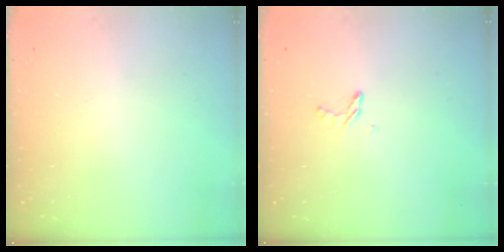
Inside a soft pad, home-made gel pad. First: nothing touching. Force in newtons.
{"total": 3.8, "press": 3.8, "slide": 0.3}